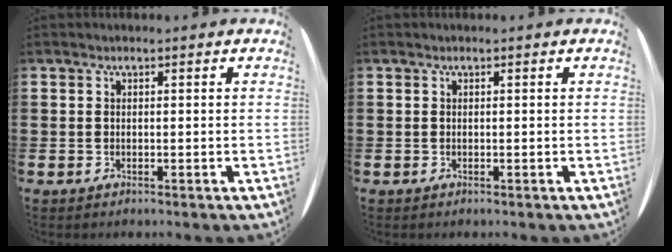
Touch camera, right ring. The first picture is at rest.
{"total": 0.0}